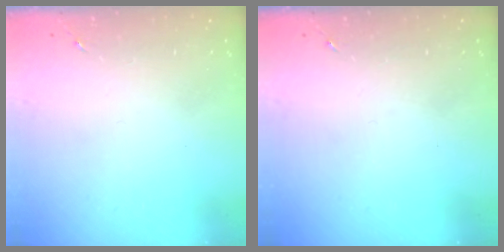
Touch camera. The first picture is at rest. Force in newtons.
{"total": 0.0}